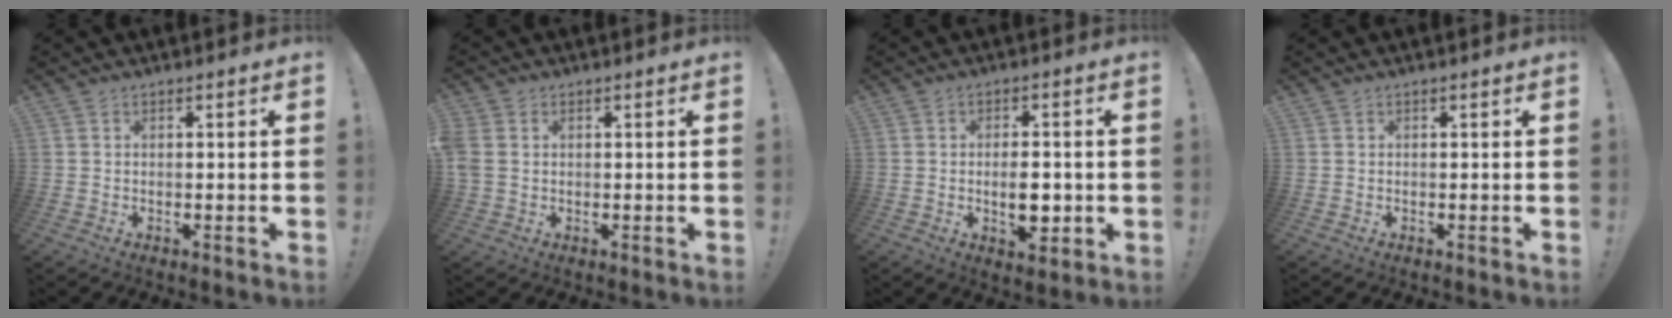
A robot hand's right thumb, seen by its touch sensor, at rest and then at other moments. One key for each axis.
{"total": 3.5, "fx": 0.6, "fy": 2.7, "fz": 2.1, "tx": -0.050, "ty": 0.004, "tz": 0.014}
{"total": 6.7, "fx": -1.0, "fy": 3.5, "fz": 5.7, "tx": -0.077, "ty": 0.000, "tz": -0.016}
{"total": 0.0}